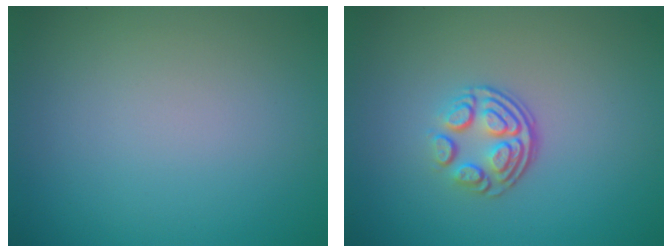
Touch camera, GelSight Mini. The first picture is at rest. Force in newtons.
{"total": 3.6, "press": 2.5, "slide": 2.6}